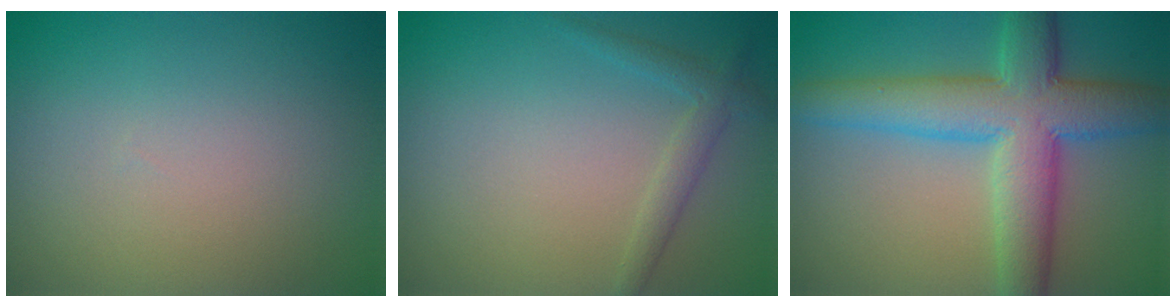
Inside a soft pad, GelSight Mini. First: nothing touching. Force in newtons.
{"total": 1.8, "press": 1.8, "slide": 0.0}
{"total": 8.0, "press": 8.0, "slide": 0.3}